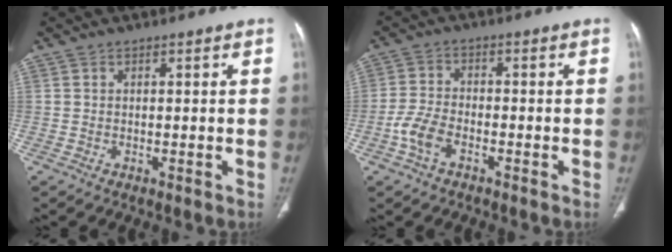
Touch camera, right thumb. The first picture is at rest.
{"total": 5.4, "force": [-2.7, 2.9, 3.7], "torque": [-0.080, 0.017, -0.056]}